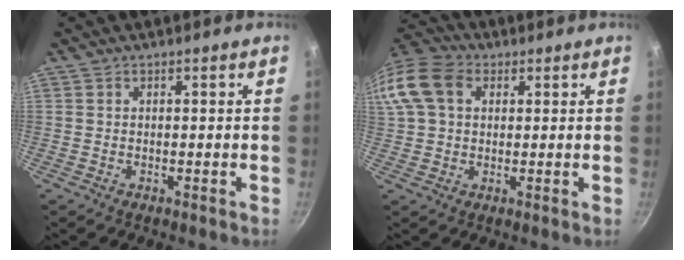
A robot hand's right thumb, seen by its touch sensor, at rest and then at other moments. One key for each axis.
{"total": 14.6, "fx": 4.0, "fy": 10.8, "fz": 9.0, "tx": -0.199, "ty": 0.029, "tz": 0.062}